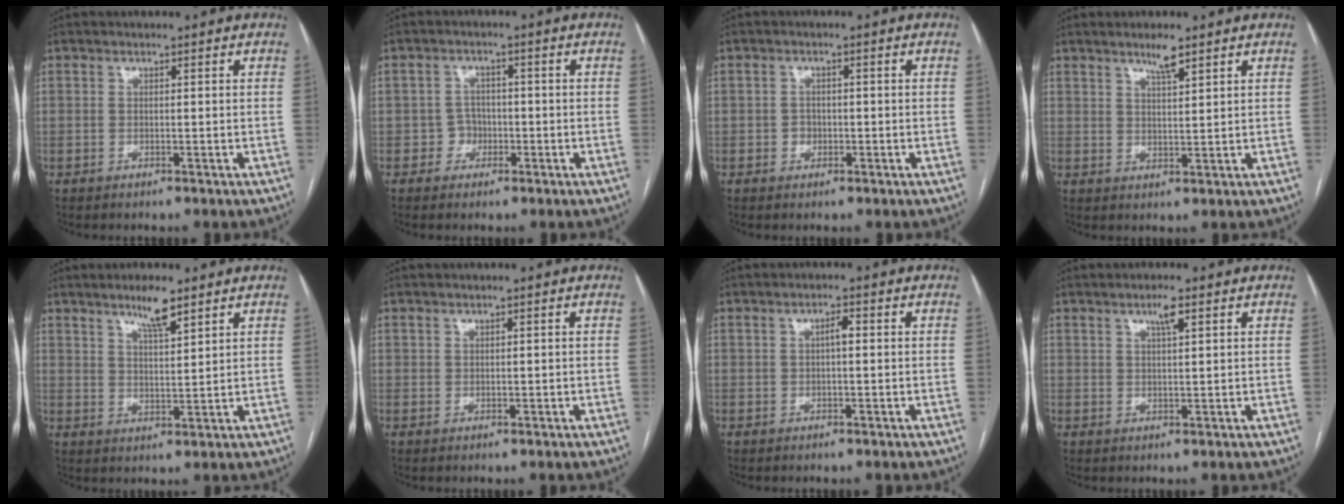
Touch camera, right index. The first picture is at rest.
{"total": 2.7, "force": [-0.9, 2.5, 0.0], "torque": [0.013, 0.012, -0.019]}
{"total": 1.5, "force": [-0.5, 1.4, 0.3], "torque": [0.001, 0.006, -0.007]}
{"total": 3.3, "force": [2.6, 0.3, 2.0], "torque": [-0.037, -0.004, 0.046]}
{"total": 5.2, "force": [3.9, 0.6, 3.4], "torque": [-0.058, -0.005, 0.066]}
{"total": 0.5, "force": [0.3, 0.4, 0.0], "torque": [0.005, 0.001, 0.005]}
{"total": 1.5, "force": [0.3, 0.4, 1.4], "torque": [-0.023, 0.007, 0.004]}
{"total": 2.5, "force": [1.6, 0.2, 1.9], "torque": [-0.033, -0.001, 0.026]}